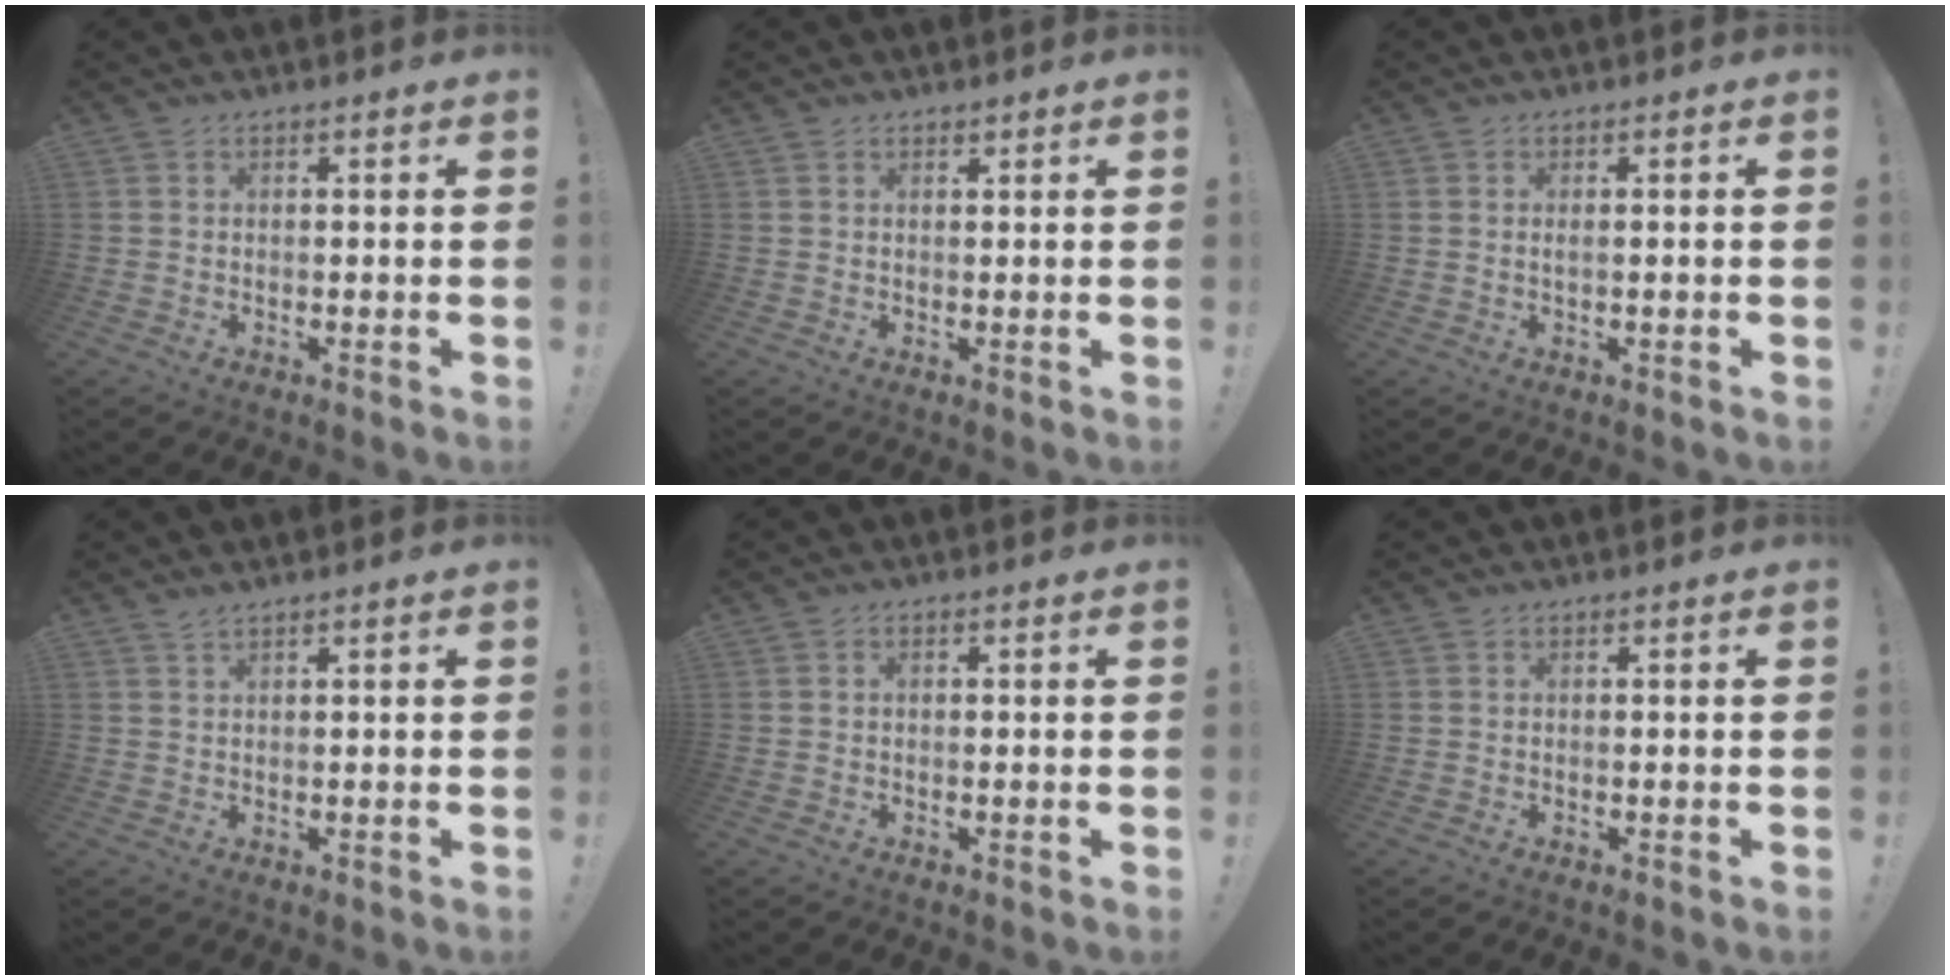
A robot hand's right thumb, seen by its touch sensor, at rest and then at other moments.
{"total": 0.7, "force": [0.6, 0.3, 0.1], "torque": [0.004, -0.004, 0.012]}
{"total": 1.0, "force": [0.4, 0.2, 0.9], "torque": [-0.011, -0.002, 0.005]}
{"total": 1.3, "force": [1.1, -0.1, 0.7], "torque": [-0.016, -0.003, 0.020]}
{"total": 0.7, "force": [-0.1, 0.5, 0.5], "torque": [-0.016, 0.005, -0.001]}
{"total": 0.0}